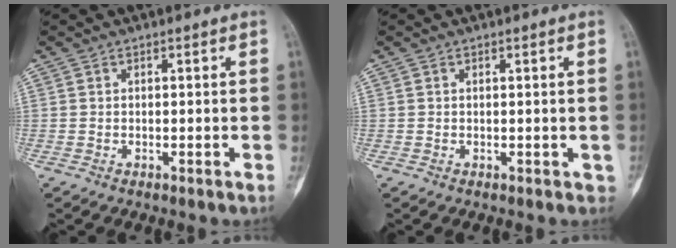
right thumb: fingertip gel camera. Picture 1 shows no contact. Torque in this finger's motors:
{"motor_torque": [1.04, 0.58, 0.45, -0.12, 0.05]}